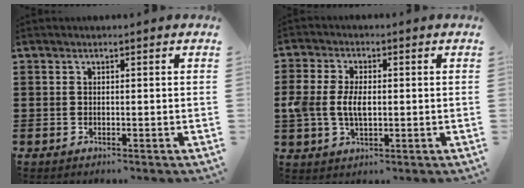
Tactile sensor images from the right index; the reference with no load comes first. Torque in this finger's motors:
{"motor_torque": [1.02, 0.39, 0.32, 0.09]}